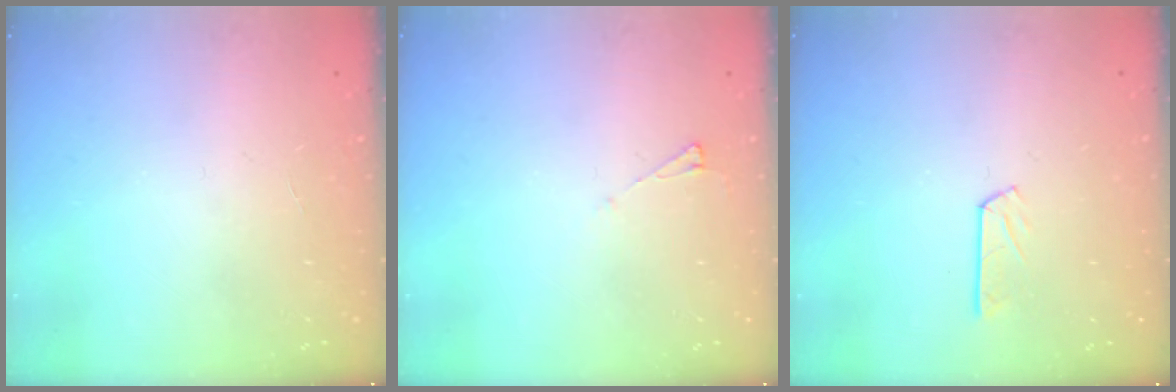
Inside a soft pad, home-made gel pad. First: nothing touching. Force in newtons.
{"total": 3.4, "press": 3.3, "slide": 0.6}
{"total": 4.2, "press": 4.2, "slide": 0.4}